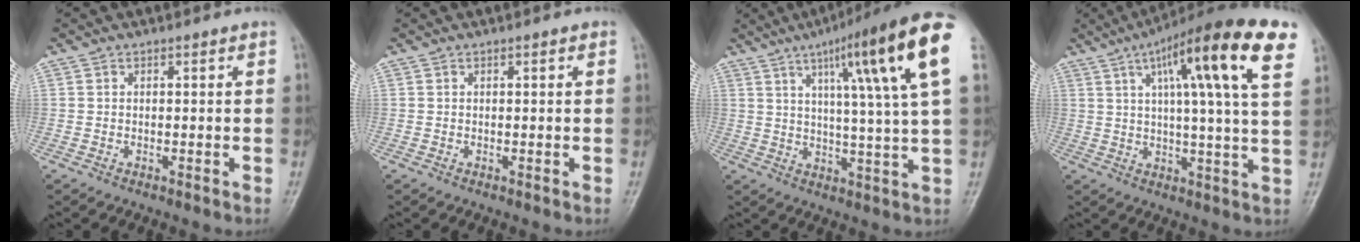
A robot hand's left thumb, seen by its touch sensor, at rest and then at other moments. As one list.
[{"total": 0.0}, {"total": 19.6, "force": [8.4, 1.4, 17.6], "torque": [-0.247, -0.018, 0.115]}, {"total": 20.7, "force": [9.2, 3.1, 18.3], "torque": [-0.260, -0.002, 0.128]}]